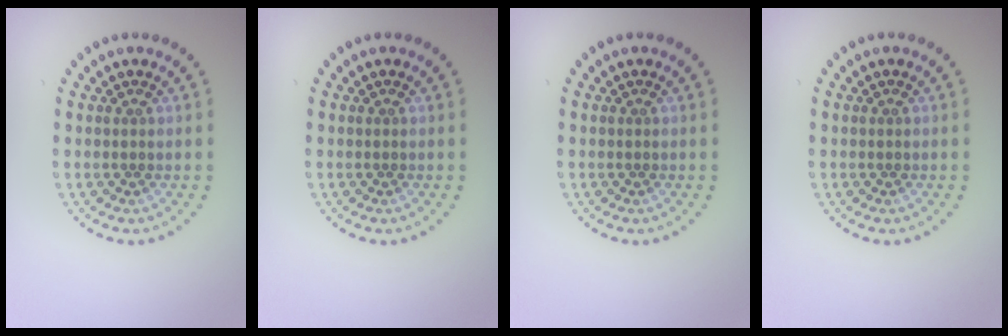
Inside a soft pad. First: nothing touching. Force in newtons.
{"total": 0.0}
{"total": 0.0}
{"total": 0.0}